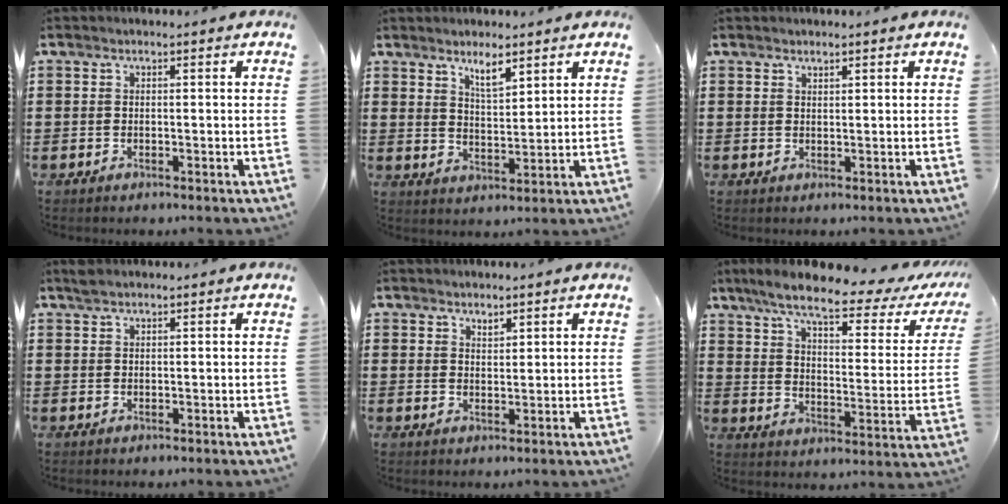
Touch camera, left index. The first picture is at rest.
{"total": 4.3, "force": [3.6, 0.7, 2.3], "torque": [-0.038, -0.010, 0.061]}
{"total": 1.2, "force": [1.1, 0.1, 0.3], "torque": [-0.006, -0.001, 0.023]}
{"total": 1.4, "force": [1.2, 0.4, 0.6], "torque": [-0.015, 0.001, 0.023]}
{"total": 1.6, "force": [1.5, 0.5, 0.4], "torque": [0.000, -0.004, 0.028]}
{"total": 9.3, "force": [6.9, 1.0, 6.2], "torque": [-0.137, -0.034, 0.113]}